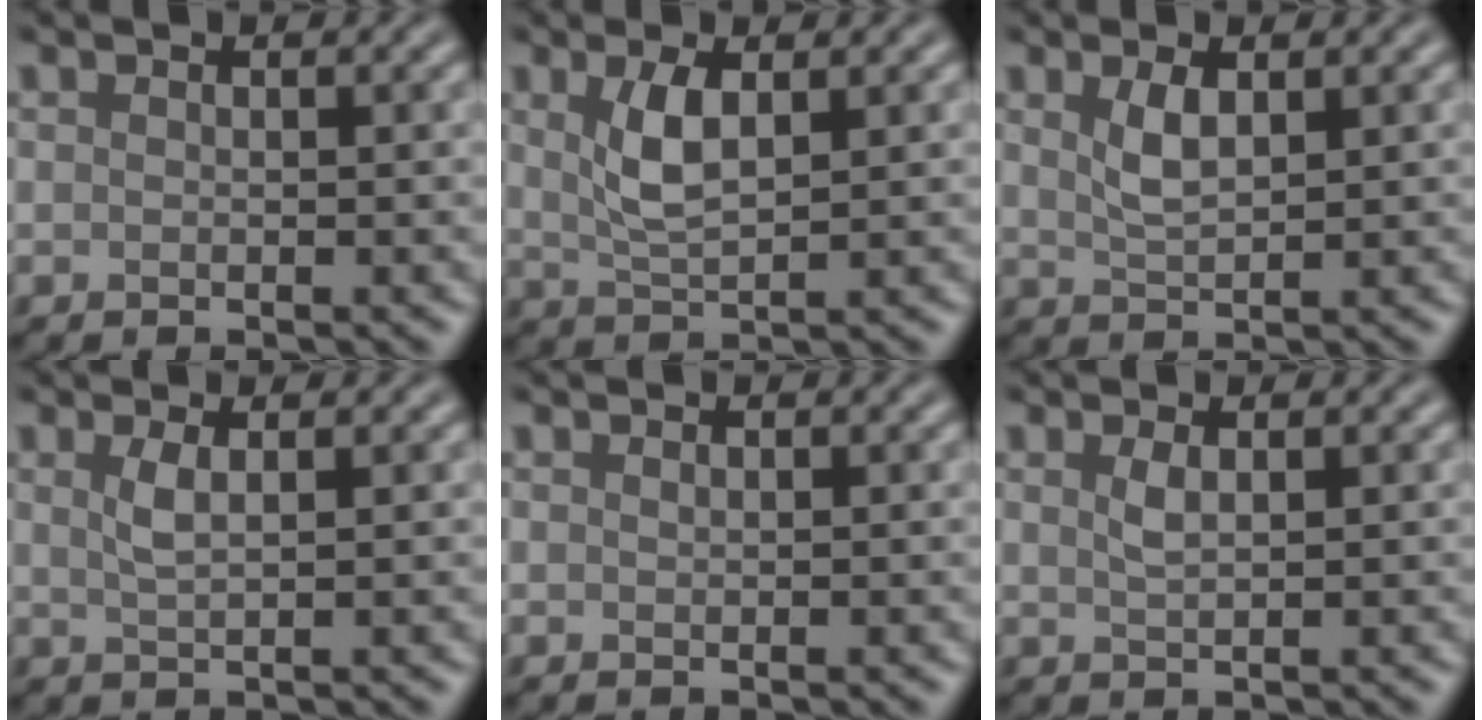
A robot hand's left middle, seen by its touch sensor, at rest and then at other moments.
{"total": 3.3, "force": [1.1, 1.3, 2.9], "torque": [-0.064, -0.001, 0.025]}
{"total": 2.3, "force": [1.1, 0.9, 1.8], "torque": [-0.040, -0.001, 0.023]}
{"total": 1.8, "force": [0.7, 0.5, 1.5], "torque": [-0.033, 0.000, 0.013]}
{"total": 0.0}
{"total": 1.3, "force": [0.6, 0.4, 1.1], "torque": [-0.026, 0.000, 0.014]}